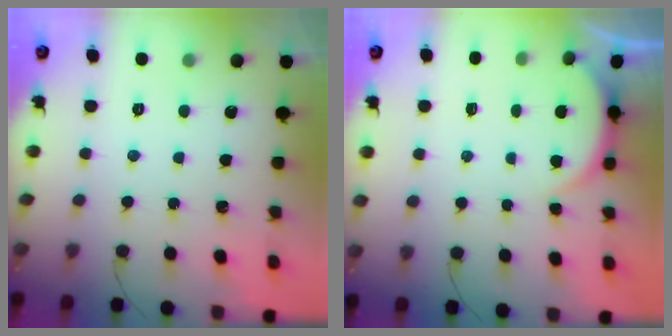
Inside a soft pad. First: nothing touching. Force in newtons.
{"total": 2.9, "press": 2.8, "slide": 0.6}